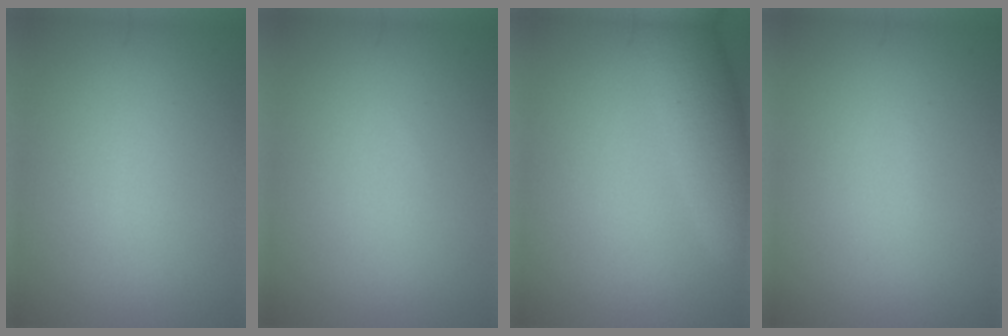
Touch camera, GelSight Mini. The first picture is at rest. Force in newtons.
{"total": 0.0}
{"total": 5.1, "press": 5.1, "slide": 0.2}
{"total": 0.0}